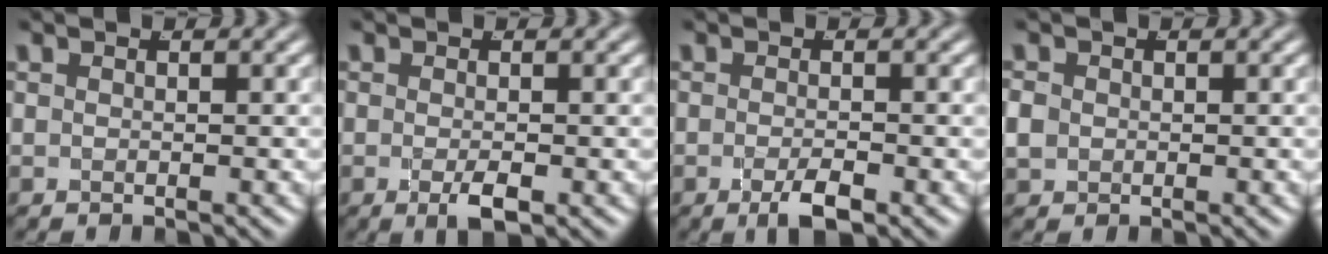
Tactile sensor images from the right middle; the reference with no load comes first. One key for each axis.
{"total": 1.9, "fx": -0.9, "fy": 0.4, "fz": 1.6, "tx": -0.029, "ty": -0.008, "tz": -0.014}
{"total": 2.4, "fx": -1.5, "fy": 0.4, "fz": 1.8, "tx": -0.032, "ty": -0.007, "tz": -0.025}
{"total": 1.5, "fx": -0.2, "fy": 1.3, "fz": 0.7, "tx": -0.028, "ty": -0.011, "tz": 0.003}